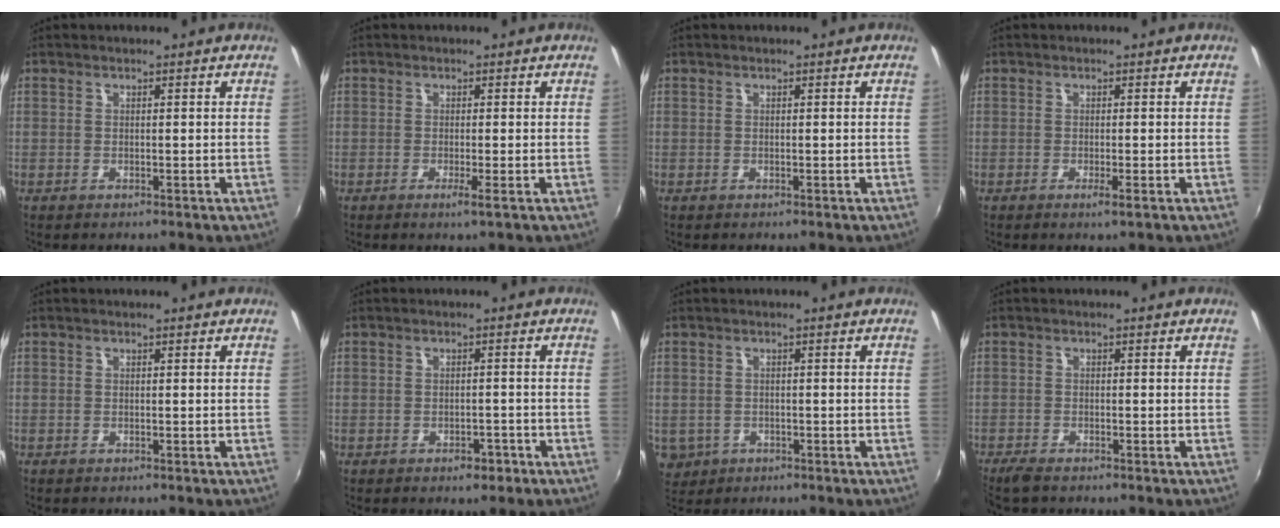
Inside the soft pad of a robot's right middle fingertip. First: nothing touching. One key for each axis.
{"total": 1.3, "fx": -0.5, "fy": -0.4, "fz": 1.1, "tx": -0.021, "ty": -0.006, "tz": -0.012}
{"total": 0.0}
{"total": 1.2, "fx": -0.6, "fy": -0.1, "fz": 1.1, "tx": -0.020, "ty": -0.005, "tz": -0.011}
{"total": 0.0}
{"total": 2.8, "fx": -1.9, "fy": 1.6, "fz": 1.3, "tx": -0.026, "ty": 0.000, "tz": -0.021}
{"total": 5.6, "fx": -1.6, "fy": 4.9, "fz": 2.1, "tx": -0.054, "ty": -0.008, "tz": -0.015}
{"total": 3.2, "fx": -2.8, "fy": 0.7, "fz": 1.5, "tx": -0.039, "ty": -0.014, "tz": -0.055}